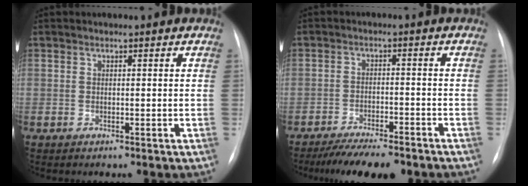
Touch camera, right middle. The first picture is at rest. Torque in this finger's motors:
{"motor_torque": [0.44, -0.69, -0.02, -0.01]}